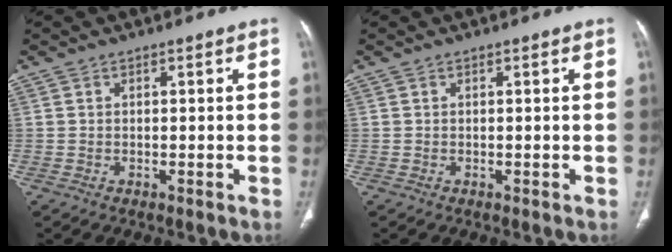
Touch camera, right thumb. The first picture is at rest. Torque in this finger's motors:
{"motor_torque": [-0.03, 0.03, 0.00, 0.00, 0.00]}